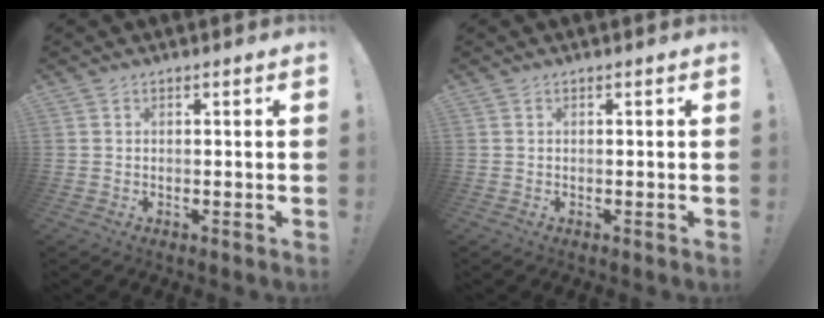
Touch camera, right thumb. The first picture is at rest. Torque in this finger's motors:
{"motor_torque": [0.00, 0.00, 0.00, 0.00, 0.00]}